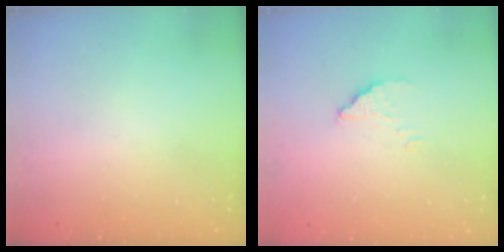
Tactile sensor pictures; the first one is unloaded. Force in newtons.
{"total": 2.0, "press": 2.0, "slide": 0.1}